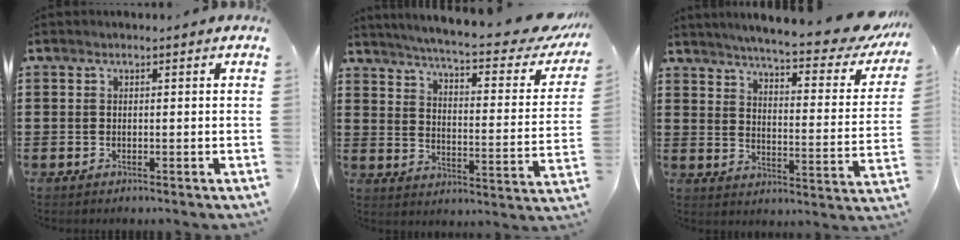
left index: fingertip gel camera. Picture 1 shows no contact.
{"total": 6.5, "force": [5.5, -0.5, 3.4], "torque": [-0.081, -0.045, 0.087]}
{"total": 6.5, "force": [5.8, -0.5, 2.8], "torque": [-0.063, -0.050, 0.094]}